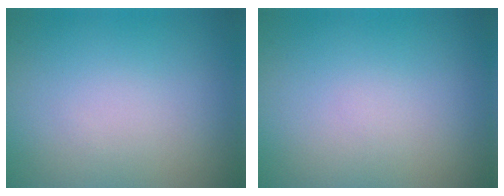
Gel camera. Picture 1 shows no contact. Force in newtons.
{"total": 0.0}